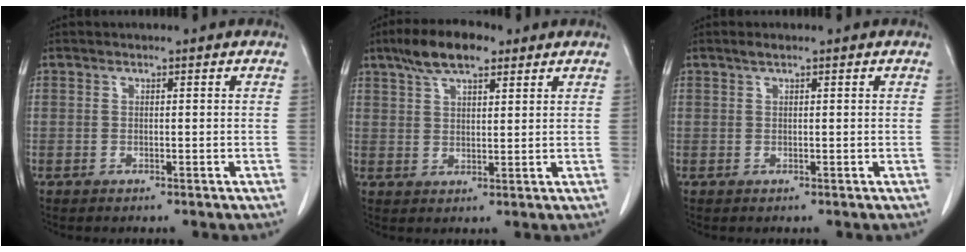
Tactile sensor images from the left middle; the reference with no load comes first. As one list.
[{"total": 8.0, "force": [5.4, 2.7, 5.3], "torque": [-0.102, 0.017, 0.094]}, {"total": 1.0, "force": [0.7, 0.1, 0.7], "torque": [-0.016, 0.004, 0.015]}]